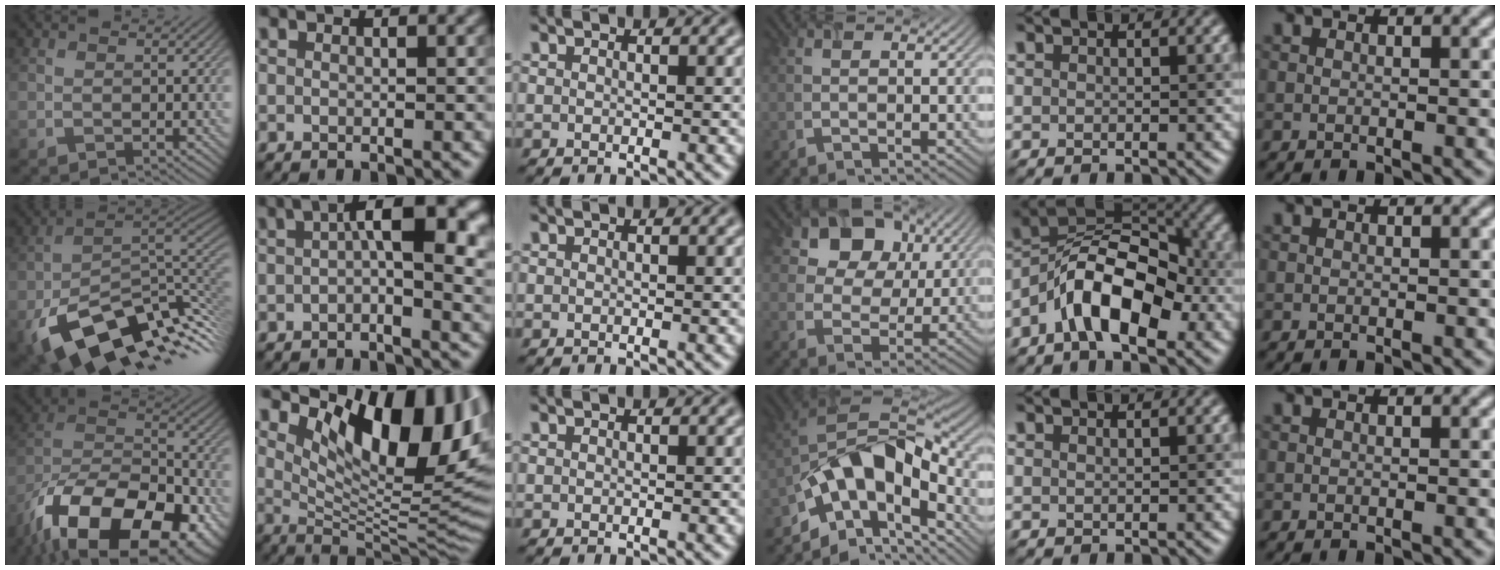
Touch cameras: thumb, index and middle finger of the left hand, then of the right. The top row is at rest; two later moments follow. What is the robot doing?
{"motion": "open", "object": "airpods case & airpods"}